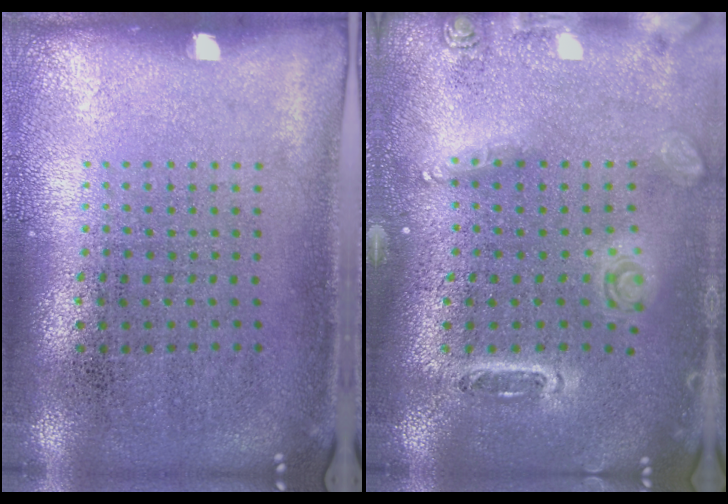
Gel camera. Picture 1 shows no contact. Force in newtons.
{"total": 1.5, "press": 1.5, "slide": 0.1}